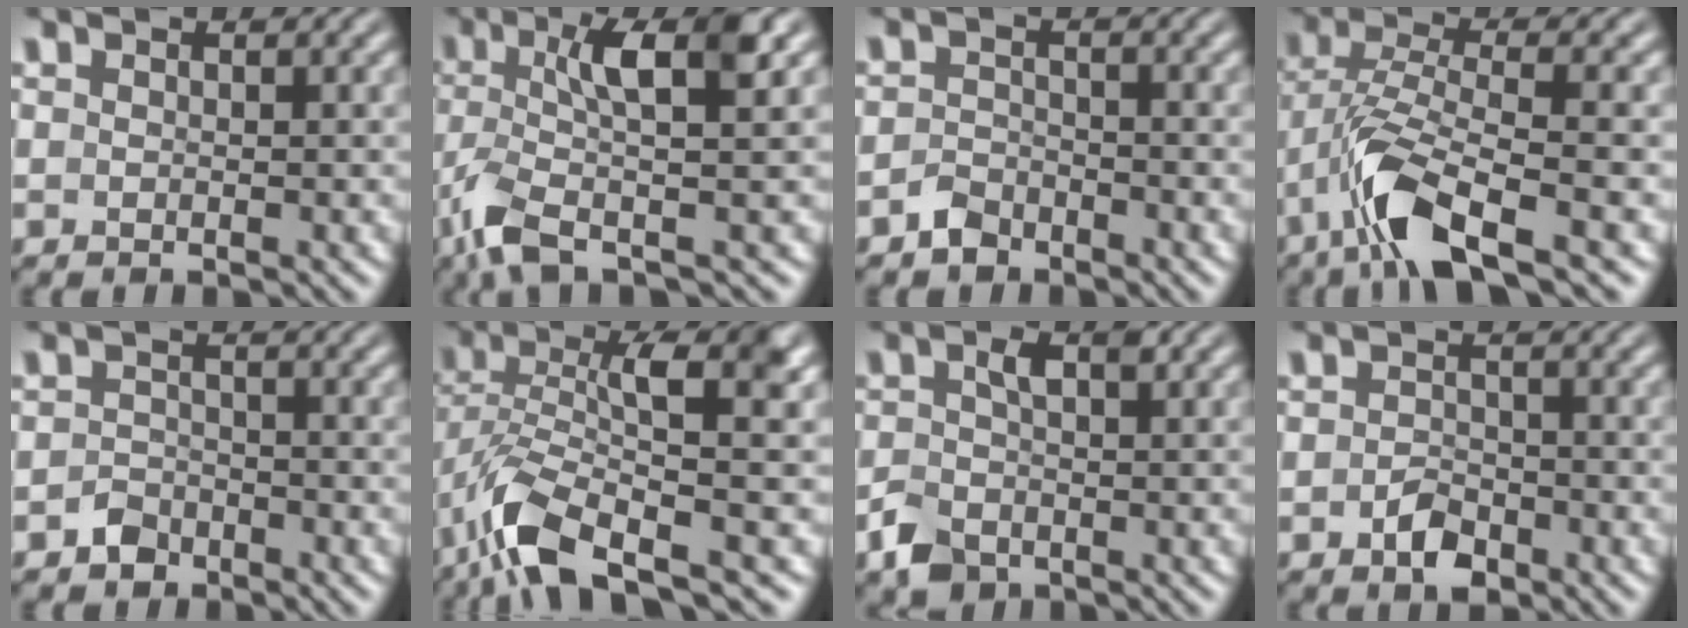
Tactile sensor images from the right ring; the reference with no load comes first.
{"total": 6.1, "force": [-1.4, 1.3, 5.8], "torque": [-0.120, -0.015, -0.006]}
{"total": 2.4, "force": [-2.2, 0.7, 0.0], "torque": [-0.003, -0.009, -0.037]}
{"total": 6.1, "force": [-1.9, 2.2, 5.3], "torque": [-0.118, -0.026, -0.017]}
{"total": 2.4, "force": [-2.1, 1.2, -0.1], "torque": [-0.001, -0.010, -0.034]}
{"total": 7.7, "force": [-2.4, 2.7, 6.8], "torque": [-0.138, -0.027, -0.018]}
{"total": 2.9, "force": [-1.4, 1.7, 1.9], "torque": [-0.034, -0.010, -0.018]}
{"total": 2.3, "force": [-1.6, 1.1, 1.3], "torque": [-0.013, -0.005, -0.026]}